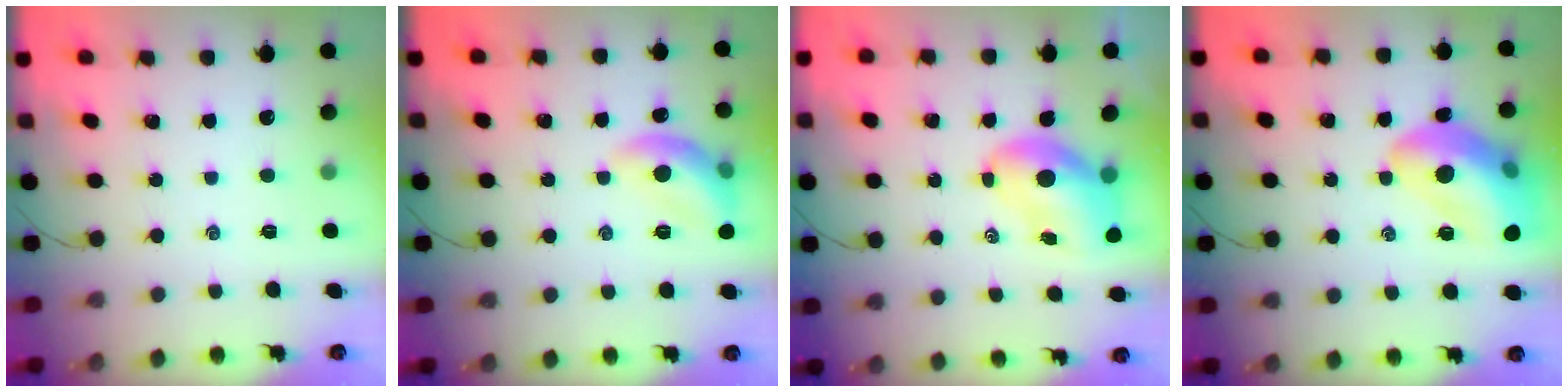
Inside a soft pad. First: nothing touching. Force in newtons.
{"total": 11.3, "press": 11.3, "slide": 0.9}
{"total": 7.8, "press": 7.5, "slide": 2.3}
{"total": 19.4, "press": 19.2, "slide": 3.1}